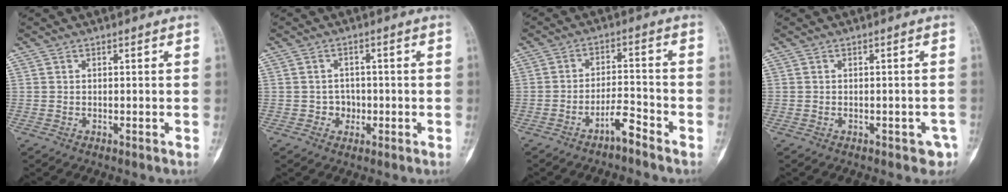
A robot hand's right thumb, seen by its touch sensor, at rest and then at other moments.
{"total": 2.5, "force": [-0.7, 2.3, 0.7], "torque": [0.007, 0.010, -0.014]}
{"total": 4.6, "force": [-3.5, 1.0, 2.9], "torque": [-0.045, 0.037, -0.062]}
{"total": 2.8, "force": [-1.6, 1.6, 1.7], "torque": [-0.001, 0.015, -0.014]}